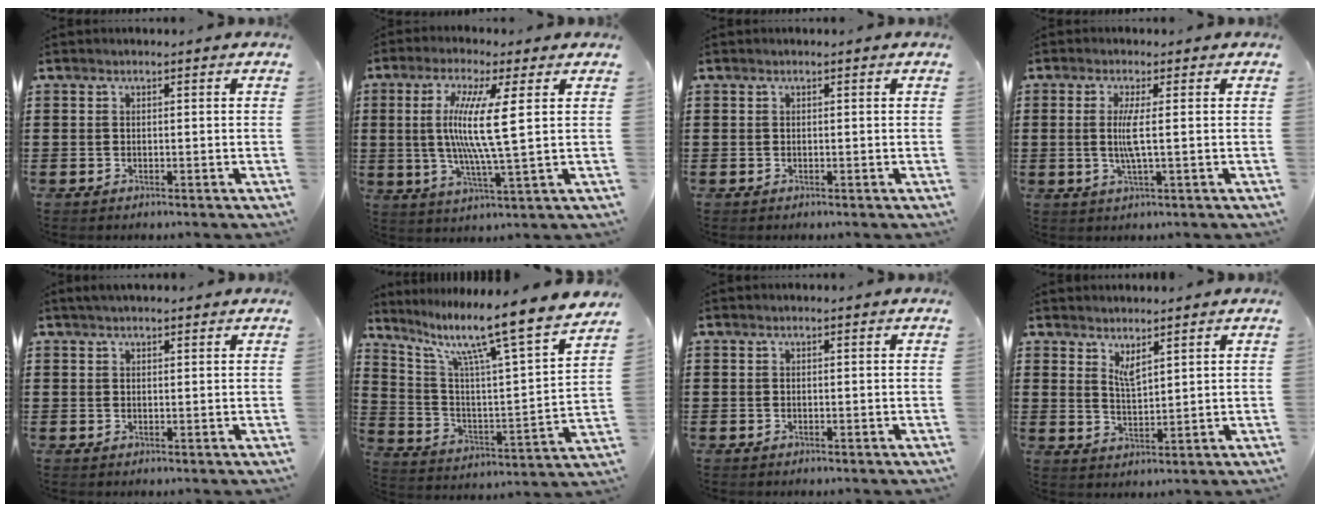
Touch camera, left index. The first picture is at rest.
{"total": 10.1, "force": [1.9, 0.3, 9.9], "torque": [-0.197, -0.005, 0.026]}
{"total": 0.0}
{"total": 4.2, "force": [0.1, -0.1, 4.2], "torque": [-0.087, -0.009, -0.004]}
{"total": 1.7, "force": [1.4, 0.5, 0.7], "torque": [-0.016, 0.003, 0.027]}
{"total": 11.3, "force": [9.0, -0.2, 6.9], "torque": [-0.145, -0.076, 0.132]}
{"total": 0.0}
{"total": 3.0, "force": [2.5, 0.7, 1.5], "torque": [-0.035, 0.001, 0.045]}